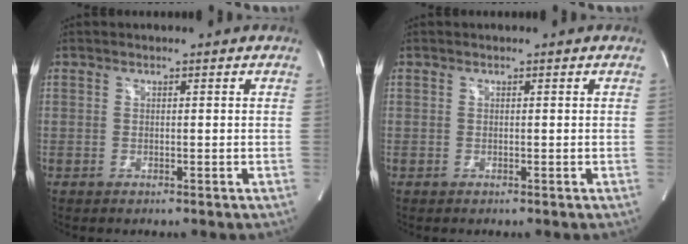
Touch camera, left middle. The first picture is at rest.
{"total": 0.0}